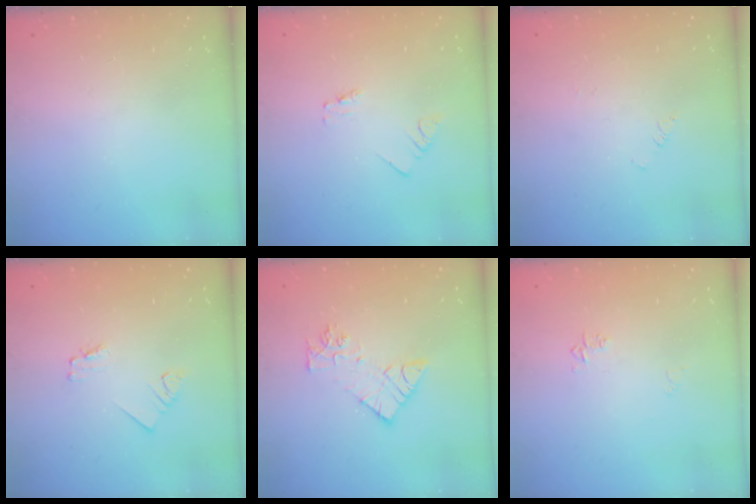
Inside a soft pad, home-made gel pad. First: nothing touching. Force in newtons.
{"total": 0.0}
{"total": 1.4, "press": 1.3, "slide": 0.3}
{"total": 1.7, "press": 1.7, "slide": 0.3}
{"total": 10.2, "press": 10.1, "slide": 0.9}
{"total": 4.2, "press": 4.1, "slide": 0.7}